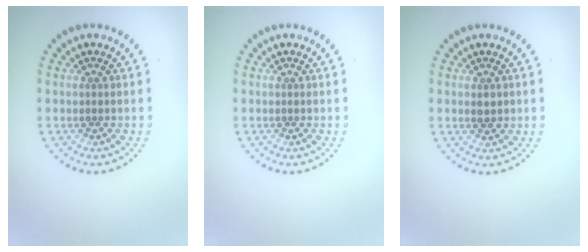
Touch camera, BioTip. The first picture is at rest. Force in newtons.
{"total": 0.0}
{"total": 1.4, "press": 1.4, "slide": 0.0}